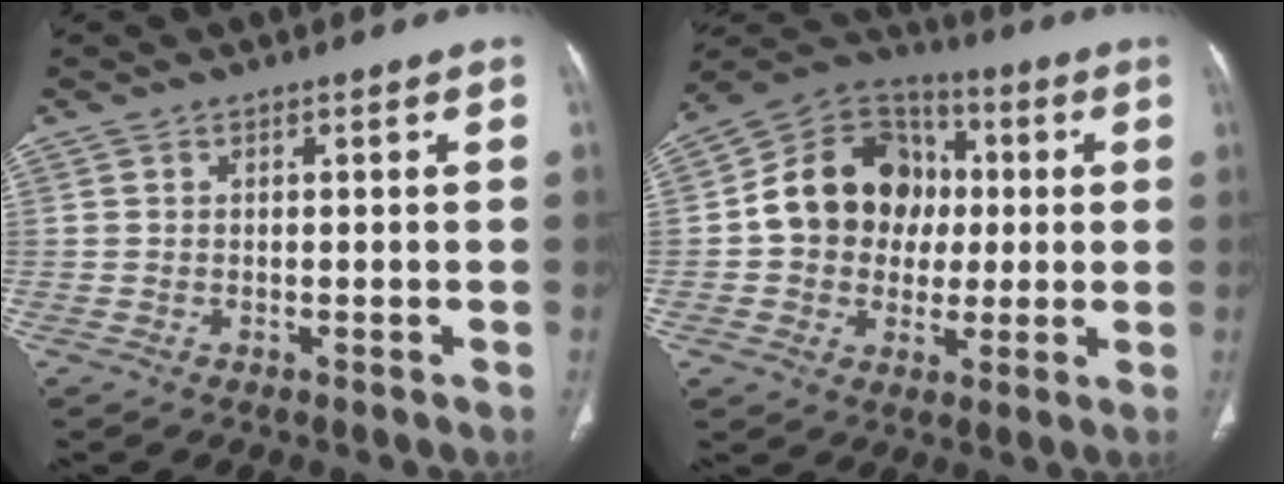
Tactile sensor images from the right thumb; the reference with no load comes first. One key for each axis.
{"total": 16.8, "fx": 0.9, "fy": 14.1, "fz": 9.1, "tx": -0.110, "ty": 0.026, "tz": 0.009}